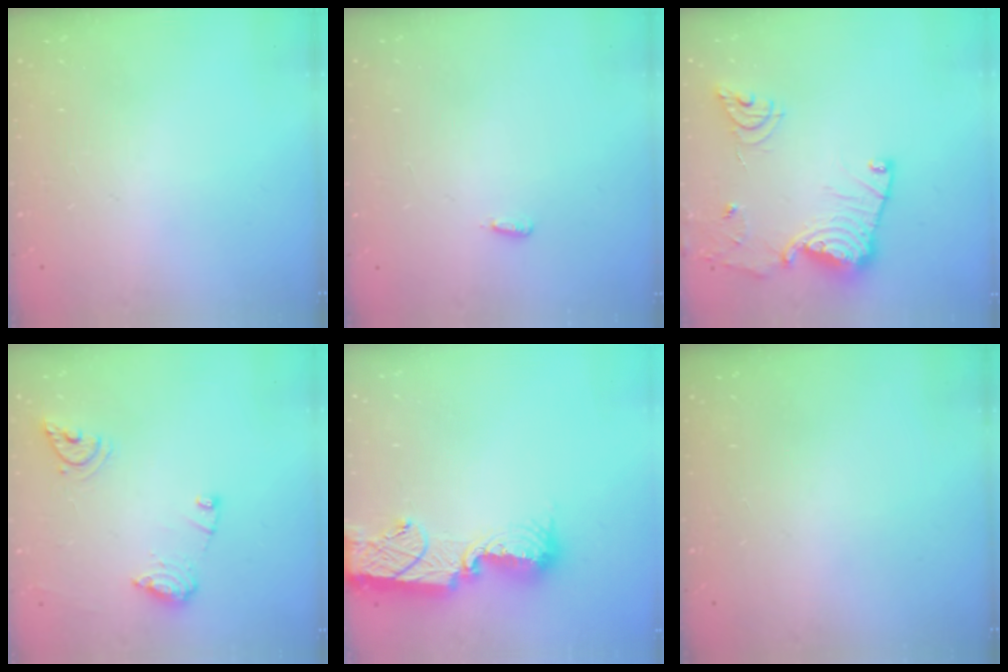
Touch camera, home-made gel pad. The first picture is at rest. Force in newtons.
{"total": 2.7, "press": 2.6, "slide": 0.9}
{"total": 15.7, "press": 15.6, "slide": 1.7}
{"total": 10.3, "press": 10.2, "slide": 1.1}
{"total": 13.4, "press": 13.2, "slide": 2.3}
{"total": 0.0}